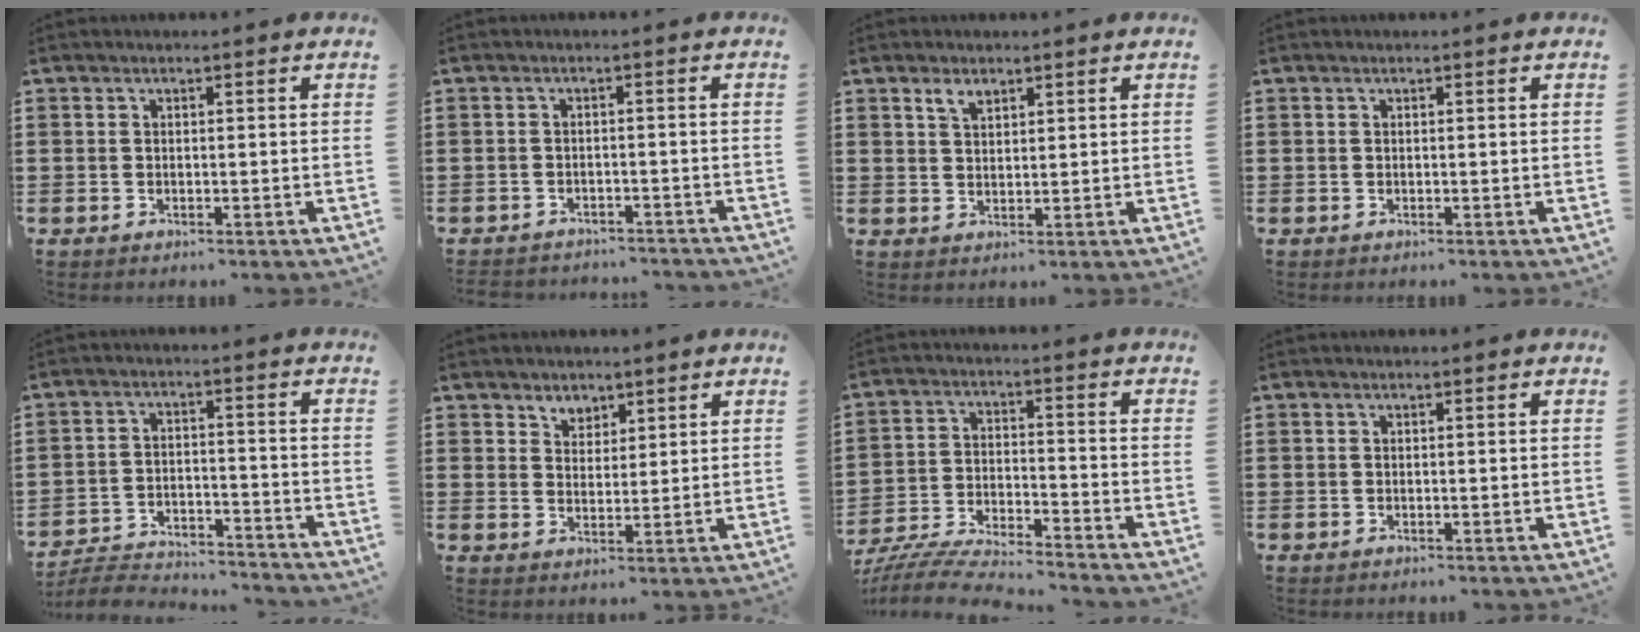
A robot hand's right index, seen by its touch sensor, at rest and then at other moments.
{"total": 2.0, "force": [-2.0, 0.3, -0.1], "torque": [-0.006, 0.000, -0.045]}
{"total": 2.2, "force": [1.6, 1.1, 1.1], "torque": [-0.018, 0.000, 0.028]}
{"total": 0.0}
{"total": 5.1, "force": [-5.0, 0.8, 0.9], "torque": [-0.030, 0.002, -0.103]}
{"total": 3.3, "force": [2.6, 2.1, -0.1], "torque": [-0.013, 0.006, 0.049]}
{"total": 6.5, "force": [-6.3, 0.1, 1.5], "torque": [-0.047, -0.005, -0.128]}
{"total": 0.0}